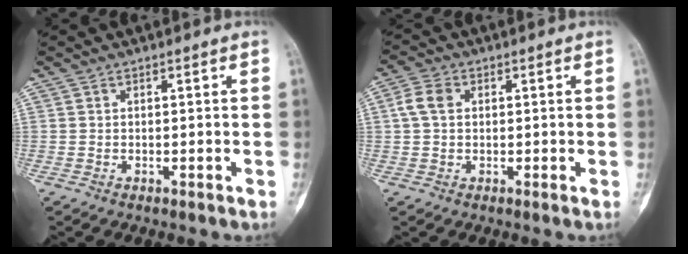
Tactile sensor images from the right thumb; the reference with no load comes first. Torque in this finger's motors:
{"motor_torque": [0.03, 0.03, 0.01, -0.01, 0.01]}